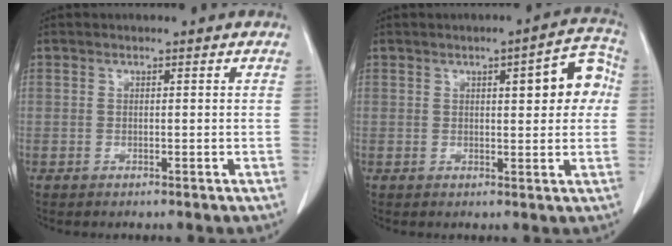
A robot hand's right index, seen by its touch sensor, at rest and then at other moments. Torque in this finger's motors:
{"motor_torque": [0.33, 0.25, 0.12, 0.04]}